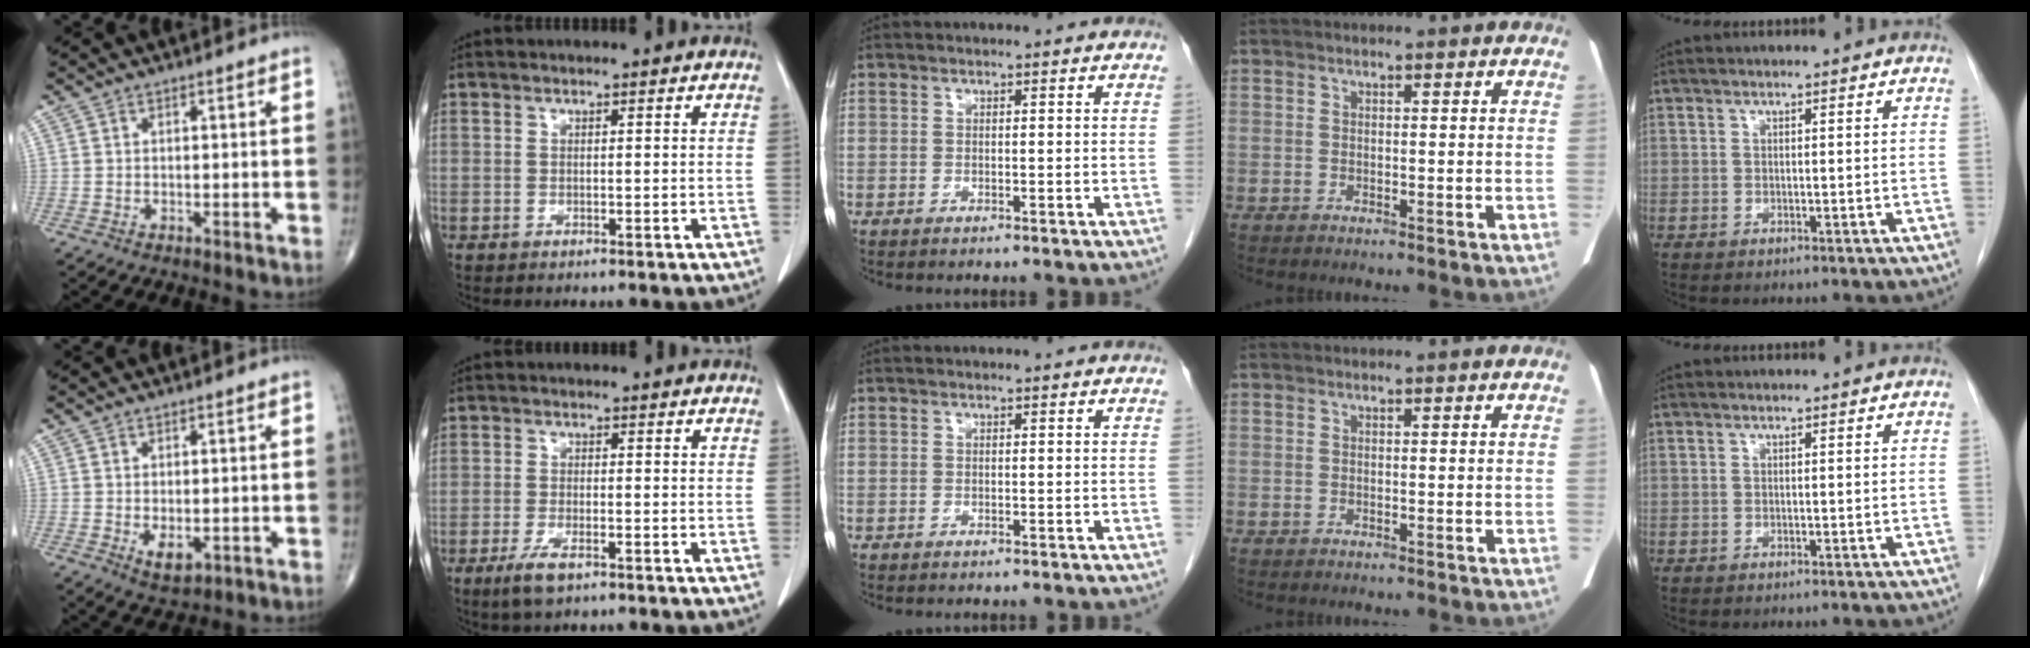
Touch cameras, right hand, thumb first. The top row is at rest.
{"thumb": {"total": 3.6, "force": [-0.7, 2.0, 3.0], "torque": [-0.042, -0.009, -0.003]}, "index": {"total": 4.1, "force": [-2.6, 1.0, 3.0], "torque": [-0.068, -0.006, -0.044]}}